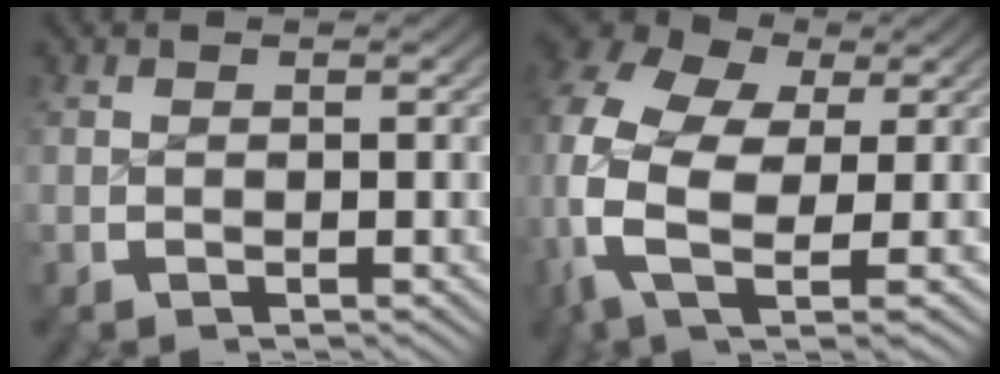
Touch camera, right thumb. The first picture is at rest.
{"total": 12.8, "force": [1.2, 8.5, 9.4], "torque": [-0.216, -0.034, 0.020]}